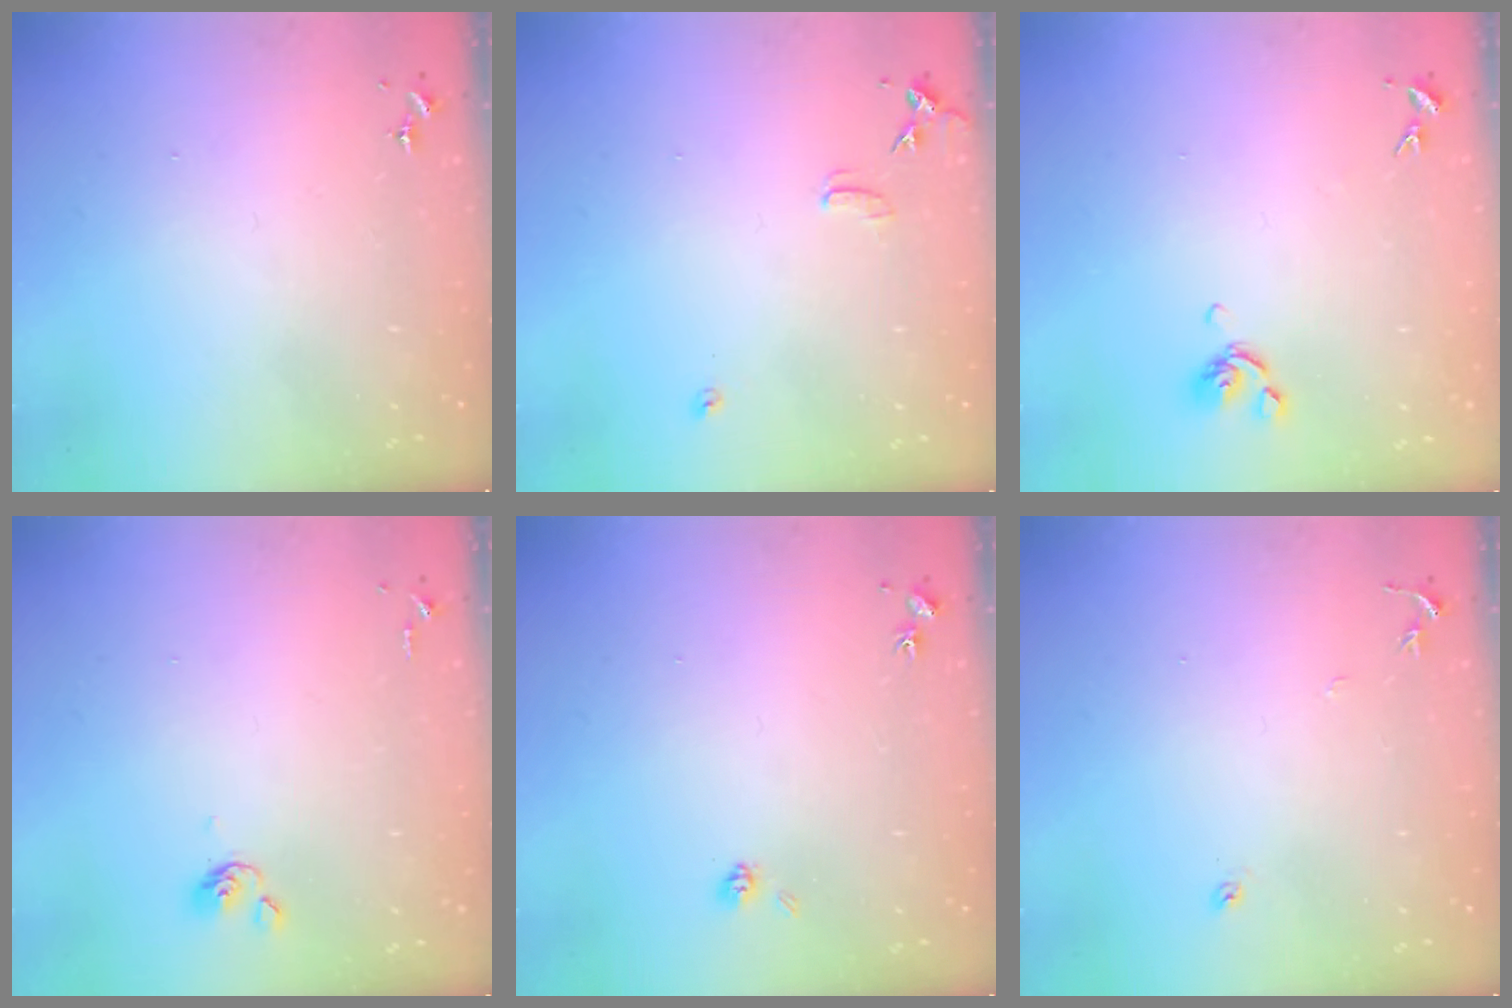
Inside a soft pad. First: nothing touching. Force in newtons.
{"total": 7.0, "press": 7.0, "slide": 0.6}
{"total": 6.7, "press": 6.6, "slide": 1.5}
{"total": 3.8, "press": 3.7, "slide": 0.8}
{"total": 4.6, "press": 4.4, "slide": 1.2}
{"total": 4.6, "press": 4.6, "slide": 0.5}